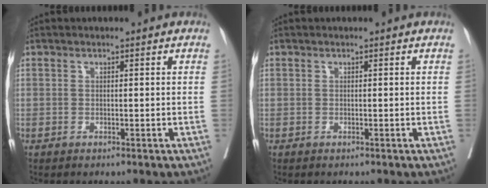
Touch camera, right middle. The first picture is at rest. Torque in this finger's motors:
{"motor_torque": [-0.32, -0.05, -0.03, -0.02]}